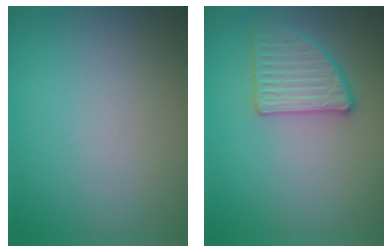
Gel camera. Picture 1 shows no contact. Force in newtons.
{"total": 3.0, "press": 3.0, "slide": 0.6}